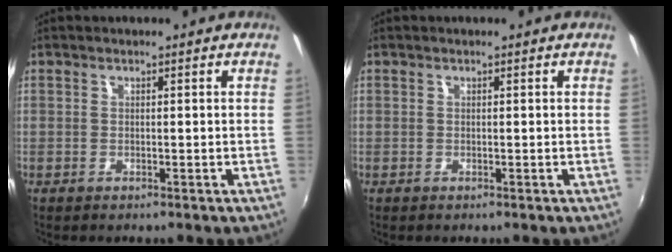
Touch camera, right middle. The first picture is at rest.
{"total": 0.0}